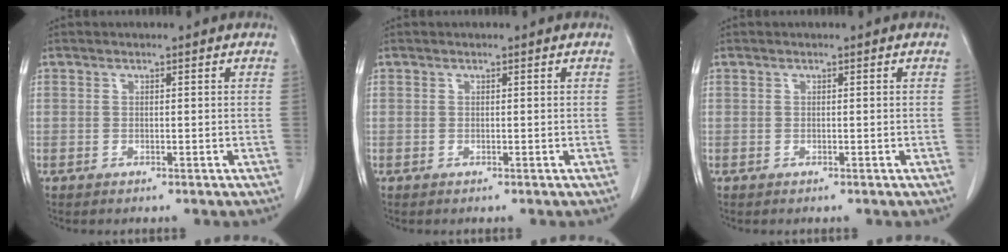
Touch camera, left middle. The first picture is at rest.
{"total": 0.0}
{"total": 0.0}